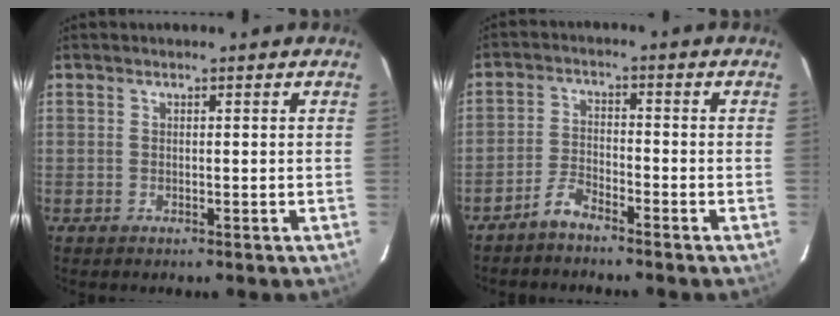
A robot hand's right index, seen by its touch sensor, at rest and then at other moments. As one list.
[{"total": 3.8, "force": [-3.3, 1.0, 1.5], "torque": [-0.045, 0.009, -0.069]}]